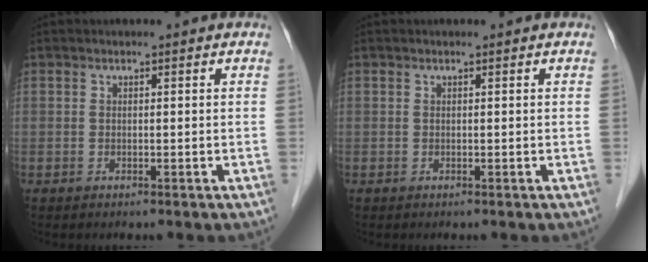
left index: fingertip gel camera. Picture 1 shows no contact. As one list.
[{"total": 0.0}]